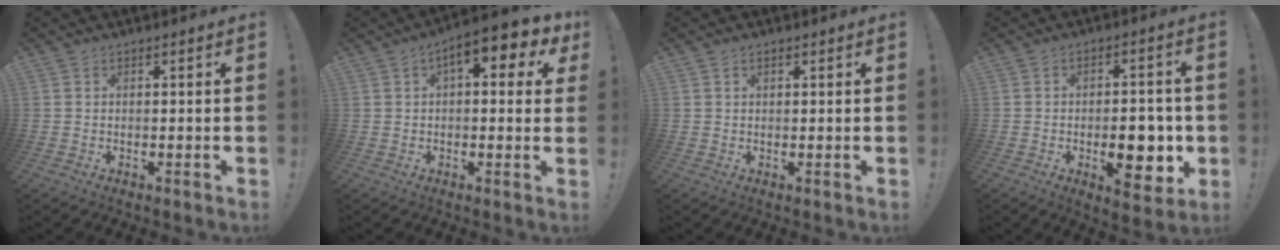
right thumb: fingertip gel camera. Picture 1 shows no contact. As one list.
[{"total": 9.3, "force": [3.9, 3.6, 7.6], "torque": [-0.098, -0.016, 0.061]}, {"total": 0.8, "force": [0.6, 0.4, 0.2], "torque": [0.003, -0.003, 0.010]}, {"total": 13.1, "force": [-3.3, 6.4, 10.9], "torque": [-0.138, 0.010, -0.044]}]